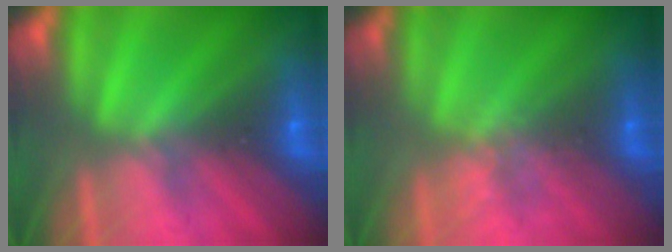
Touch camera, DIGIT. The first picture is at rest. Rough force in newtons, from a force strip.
{"total": 2.1}